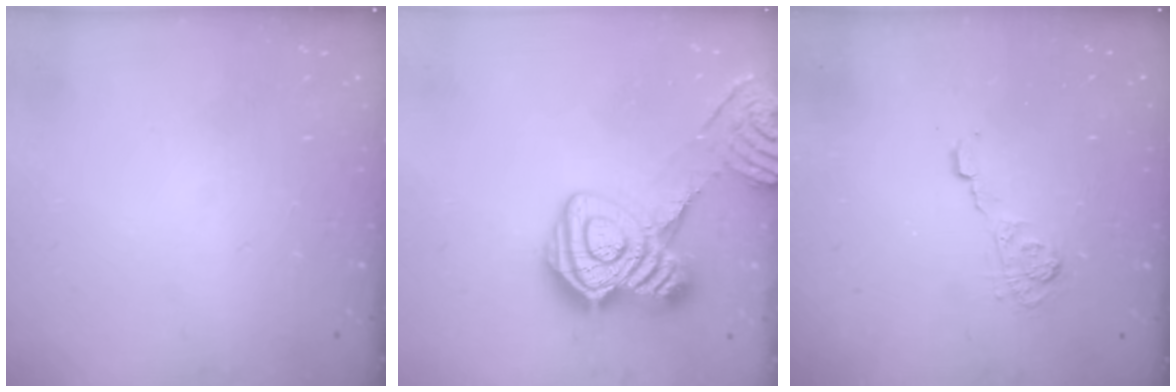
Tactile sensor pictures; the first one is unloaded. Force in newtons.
{"total": 16.9, "press": 16.8, "slide": 1.2}
{"total": 5.8, "press": 5.7, "slide": 0.8}